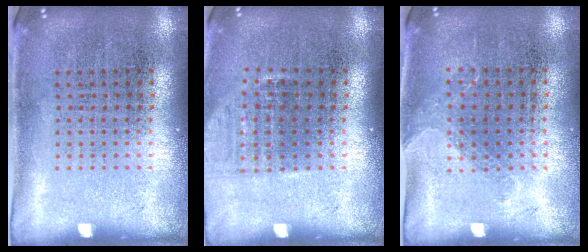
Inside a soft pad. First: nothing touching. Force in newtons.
{"total": 0.9, "press": 0.8, "slide": 0.4}
{"total": 1.0, "press": 0.8, "slide": 0.6}